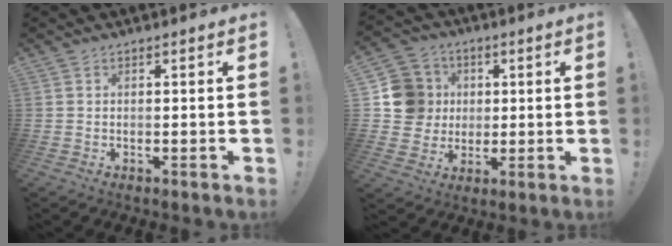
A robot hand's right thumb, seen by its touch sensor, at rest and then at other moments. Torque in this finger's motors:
{"motor_torque": [0.16, 0.12, 0.14, 0.18, 0.21]}